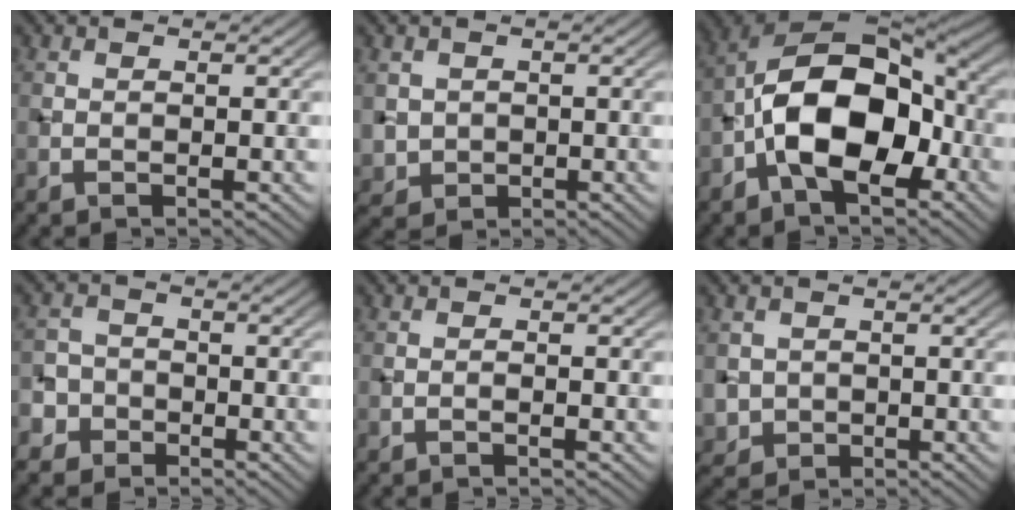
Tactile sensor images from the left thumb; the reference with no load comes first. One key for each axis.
{"total": 2.8, "fx": 0.3, "fy": 2.7, "fz": 0.6, "tx": -0.029, "ty": -0.012, "tz": 0.007}
{"total": 14.8, "fx": -3.7, "fy": 8.4, "fz": 11.7, "tx": -0.202, "ty": 0.003, "tz": -0.083}
{"total": 4.6, "fx": -2.4, "fy": 3.9, "fz": 0.6, "tx": -0.005, "ty": 0.004, "tz": -0.066}
{"total": 0.5, "fx": -0.4, "fy": 0.0, "fz": 0.3, "tx": -0.006, "ty": 0.003, "tz": -0.008}
{"total": 2.9, "fx": 0.0, "fy": 2.8, "fz": 0.7, "tx": -0.025, "ty": -0.014, "tz": 0.000}